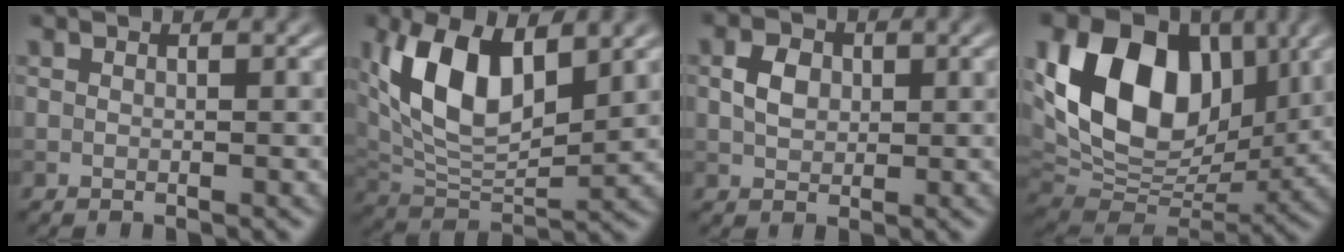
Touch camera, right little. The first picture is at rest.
{"total": 9.8, "force": [3.4, 4.9, 7.8], "torque": [-0.158, -0.002, 0.057]}
{"total": 2.5, "force": [0.3, 2.0, 1.6], "torque": [-0.035, 0.003, 0.004]}
{"total": 13.9, "force": [3.8, 9.6, 9.3], "torque": [-0.159, 0.005, 0.062]}